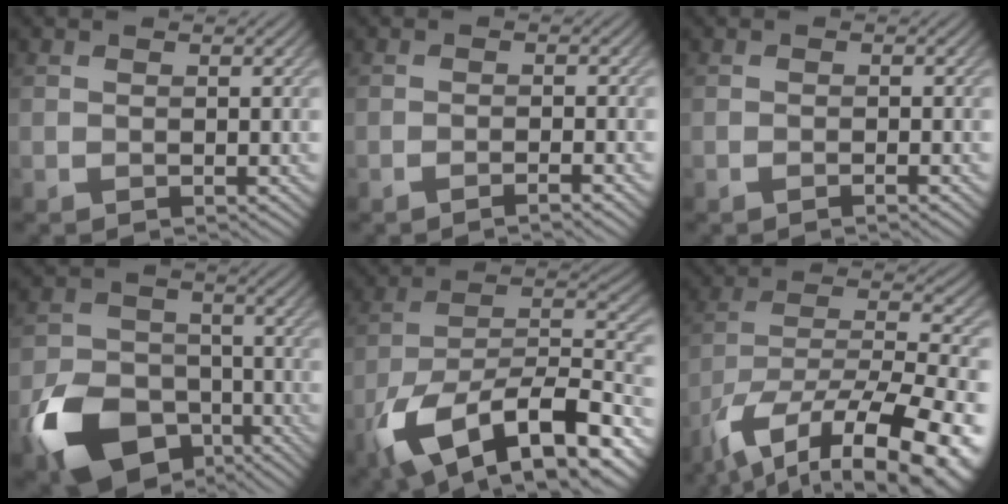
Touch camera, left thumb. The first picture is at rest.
{"total": 2.2, "force": [-1.5, 0.2, 1.6], "torque": [-0.019, 0.006, -0.036]}
{"total": 1.2, "force": [-0.8, 0.0, 0.9], "torque": [-0.013, 0.004, -0.017]}
{"total": 12.5, "force": [-6.8, 8.2, 6.5], "torque": [-0.143, -0.024, -0.134]}
{"total": 18.9, "force": [-10.9, 8.4, 12.9], "torque": [-0.249, -0.039, -0.178]}
{"total": 17.4, "force": [-10.7, 6.8, 11.9], "torque": [-0.224, -0.032, -0.163]}